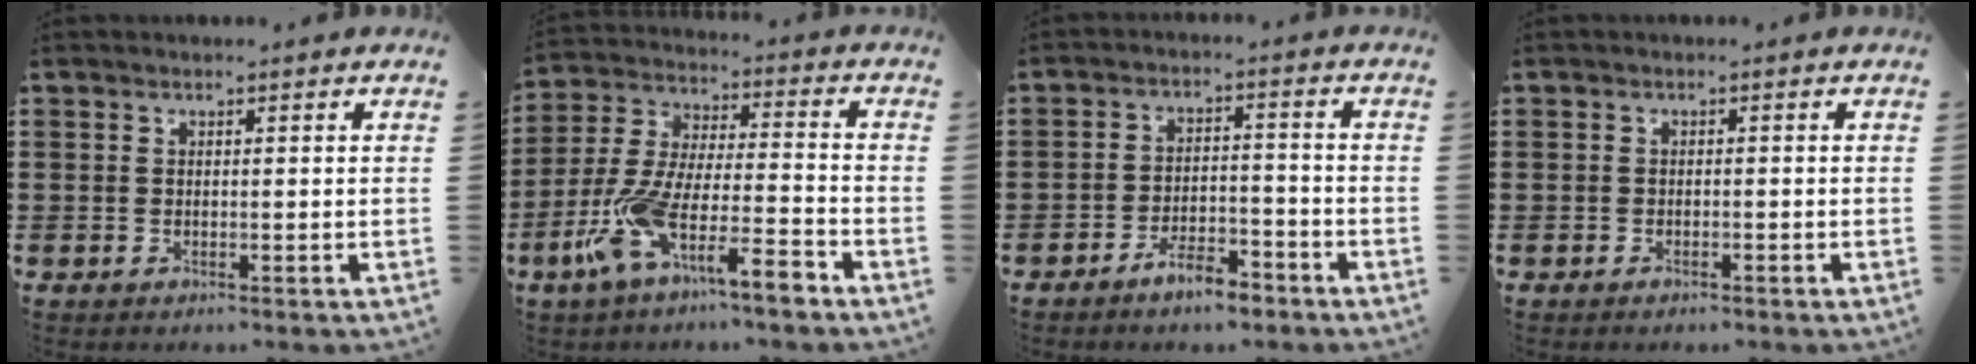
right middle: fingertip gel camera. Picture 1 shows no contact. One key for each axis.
{"total": 11.1, "fx": -7.7, "fy": 1.5, "fz": 7.9, "tx": -0.188, "ty": -0.013, "tz": -0.161}
{"total": 5.5, "fx": -4.7, "fy": 1.4, "fz": 2.4, "tx": -0.051, "ty": 0.007, "tz": -0.093}
{"total": 0.8, "fx": -0.7, "fy": 0.4, "fz": 0.0, "tx": -0.001, "ty": 0.003, "tz": -0.017}